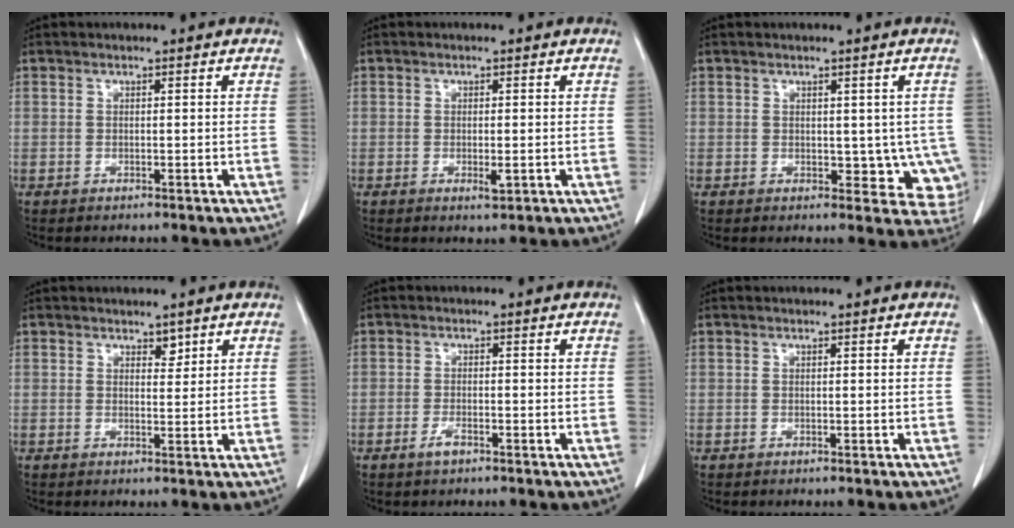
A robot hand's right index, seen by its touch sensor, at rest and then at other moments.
{"total": 1.6, "force": [-0.4, 0.4, 1.5], "torque": [-0.025, -0.005, -0.005]}
{"total": 6.1, "force": [-0.2, 4.2, 4.3], "torque": [-0.018, 0.002, 0.005]}
{"total": 1.6, "force": [1.1, 0.8, 0.7], "torque": [-0.008, -0.003, 0.017]}
{"total": 1.9, "force": [-1.2, 0.5, 1.4], "torque": [-0.031, -0.001, -0.023]}
{"total": 0.0}